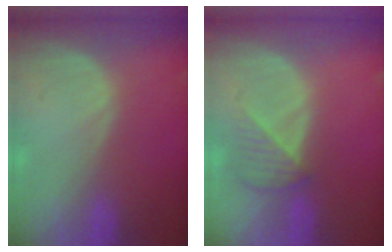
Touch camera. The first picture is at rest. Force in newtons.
{"total": 3.4, "press": 3.4, "slide": 0.7}